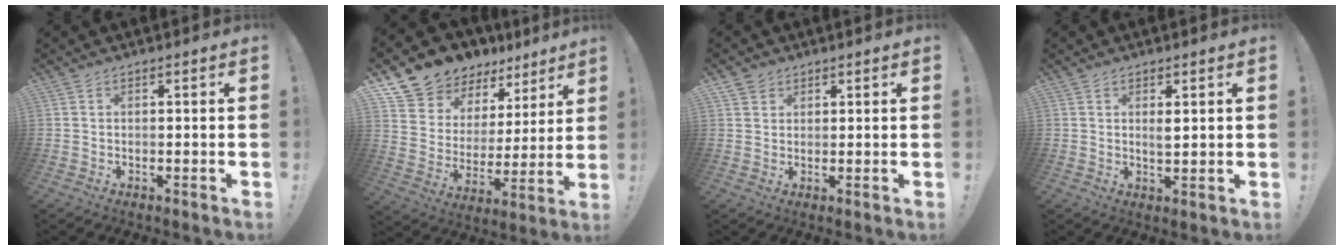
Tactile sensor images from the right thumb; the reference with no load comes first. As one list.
[{"total": 10.5, "force": [8.8, 5.7, 1.0], "torque": [-0.045, -0.079, 0.172]}, {"total": 2.8, "force": [1.9, 2.0, 0.1], "torque": [0.005, -0.010, 0.033]}, {"total": 2.3, "force": [0.9, 0.6, 2.0], "torque": [-0.029, -0.009, 0.013]}]